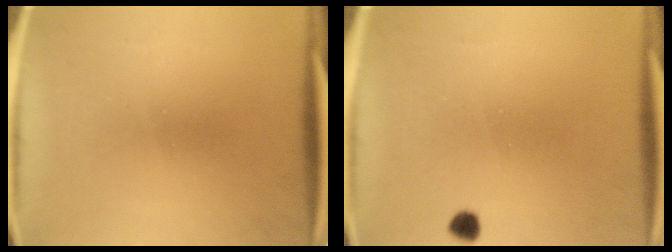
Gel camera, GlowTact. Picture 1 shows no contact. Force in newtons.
{"total": 1.7}